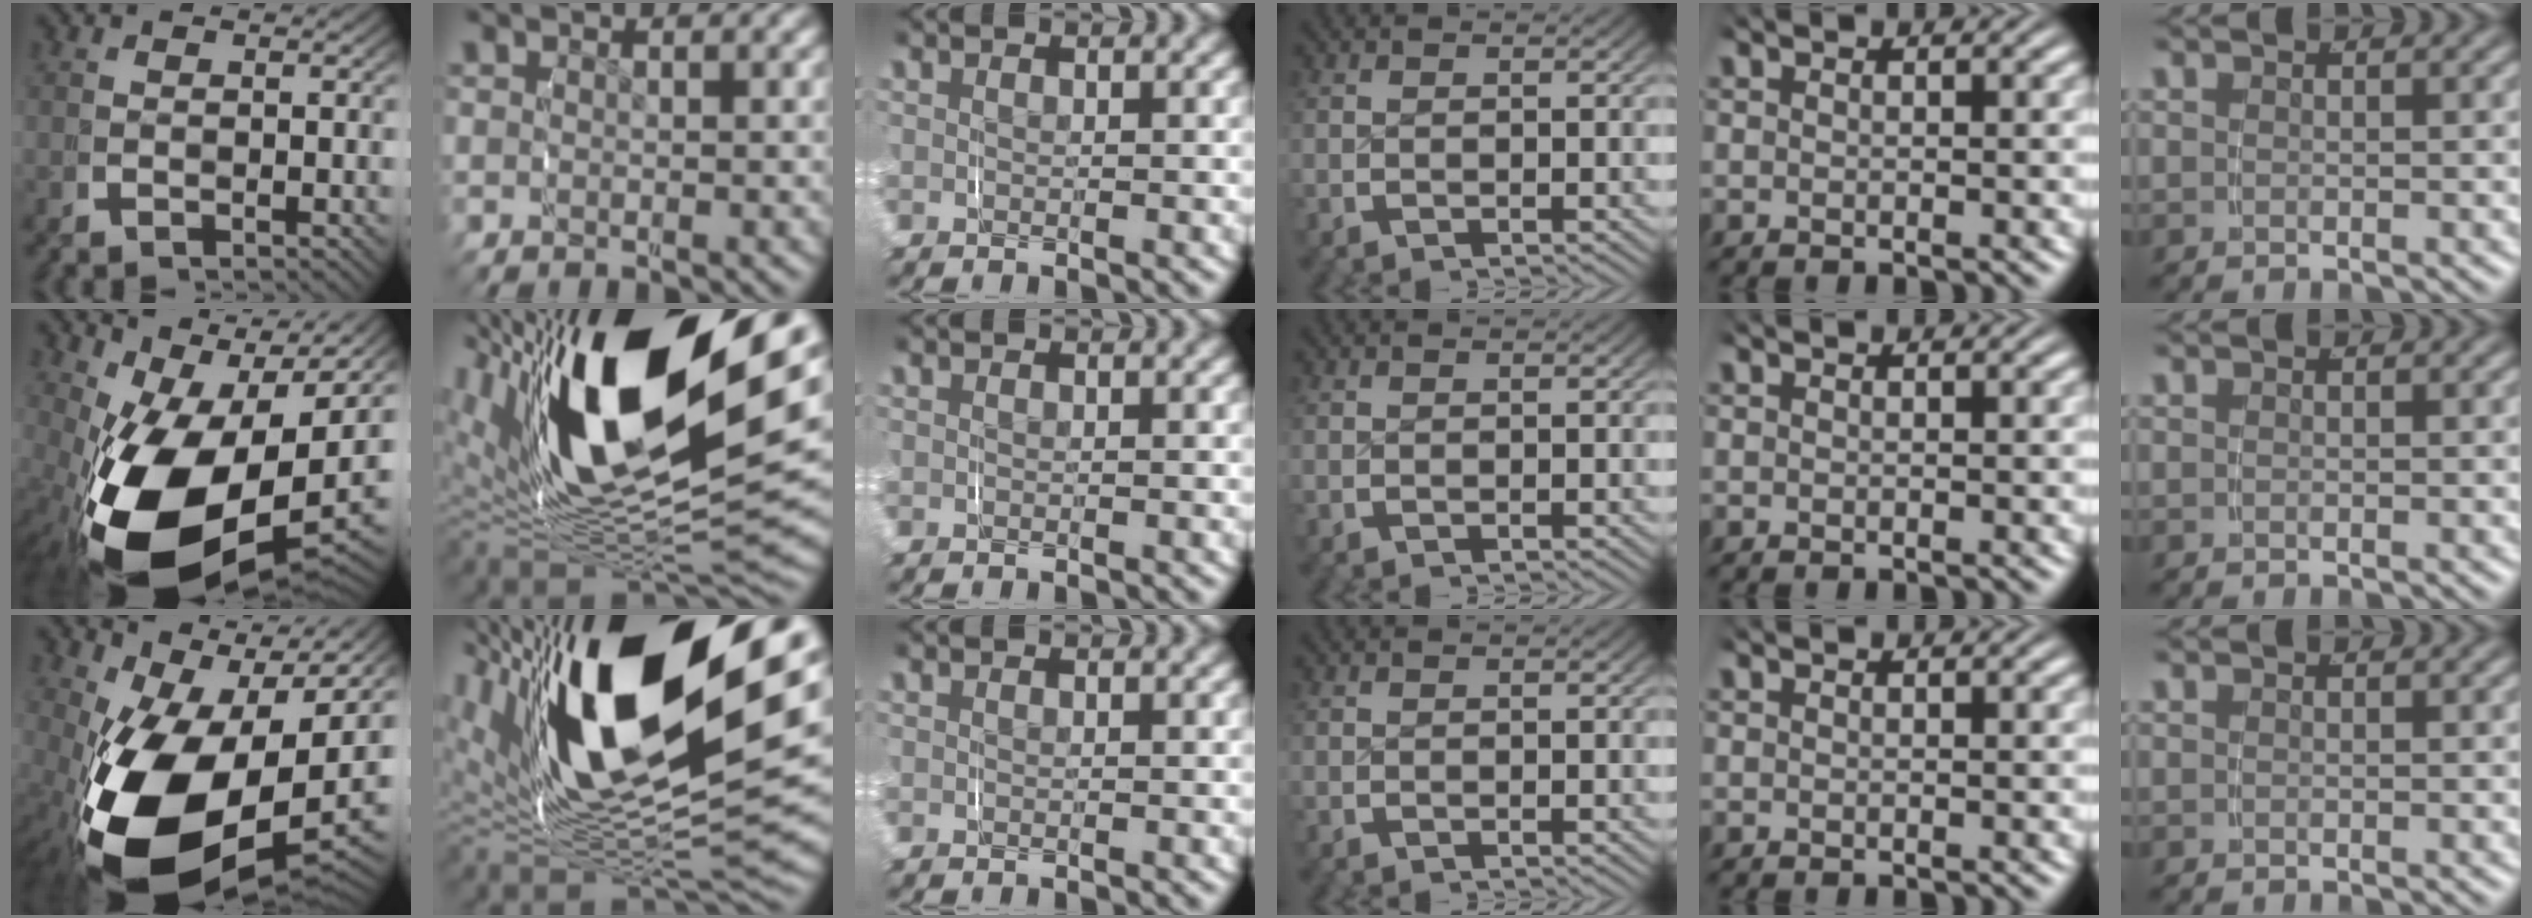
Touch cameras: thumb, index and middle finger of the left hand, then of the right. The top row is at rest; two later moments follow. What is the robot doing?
{"motion": "grasp_and_lifting", "object": "fork"}